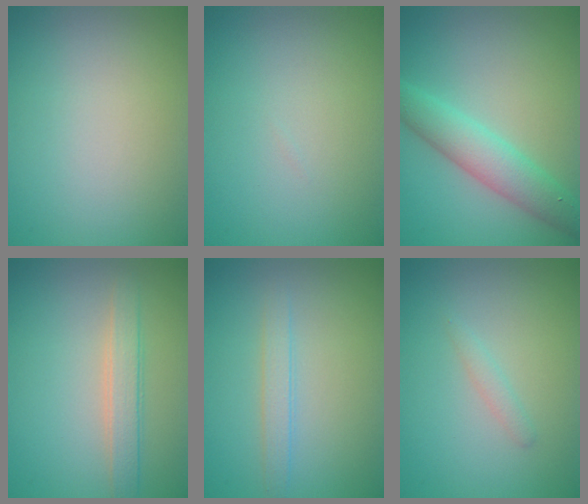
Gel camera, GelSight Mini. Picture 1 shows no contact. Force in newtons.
{"total": 0.0}
{"total": 4.4, "press": 4.4, "slide": 0.1}
{"total": 2.4, "press": 2.4, "slide": 0.1}
{"total": 1.8, "press": 1.8, "slide": 0.0}
{"total": 0.9, "press": 0.9, "slide": 0.0}